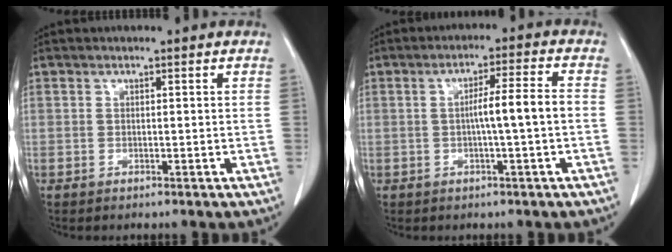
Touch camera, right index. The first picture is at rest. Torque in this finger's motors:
{"motor_torque": [0.75, -0.25, 0.39, 0.06]}